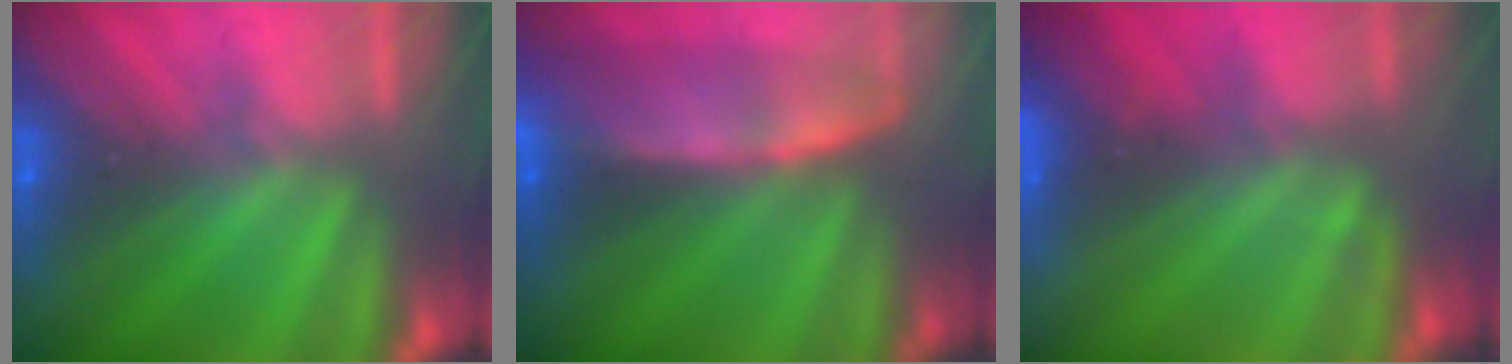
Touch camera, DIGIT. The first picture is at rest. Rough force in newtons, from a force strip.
{"total": 7.8}
{"total": 4.6}